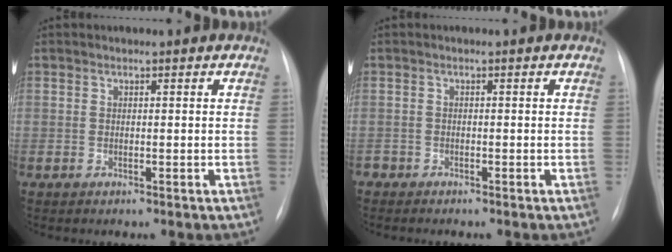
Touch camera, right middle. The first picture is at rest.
{"total": 1.5, "force": [-1.4, 0.6, 0.1], "torque": [-0.003, -0.001, -0.023]}